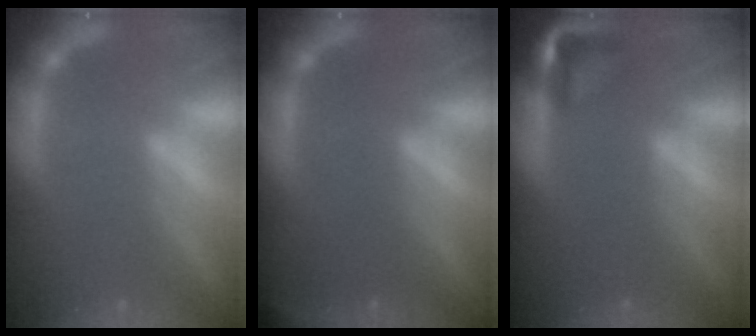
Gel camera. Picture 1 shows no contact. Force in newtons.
{"total": 1.9}
{"total": 3.5}